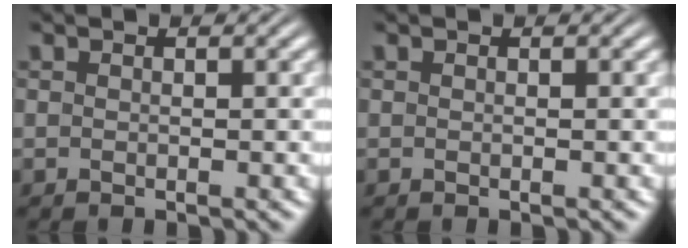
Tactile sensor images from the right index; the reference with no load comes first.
{"total": 0.0}